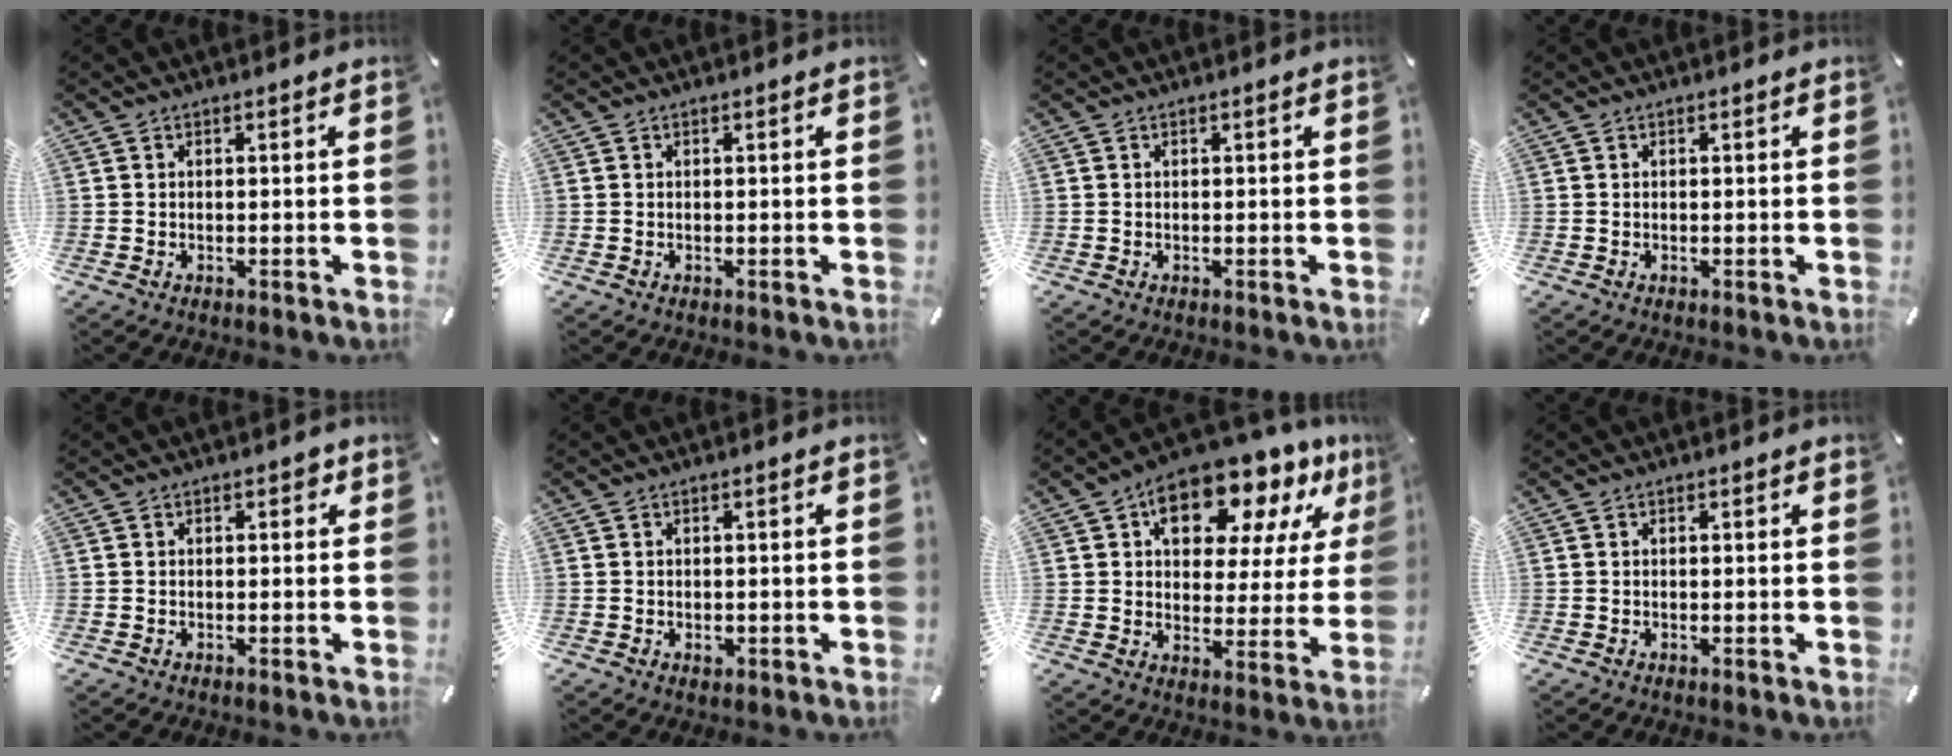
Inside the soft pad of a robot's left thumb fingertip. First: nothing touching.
{"total": 0.0}
{"total": 0.0}
{"total": 0.0}
{"total": 1.1, "force": [0.4, 0.9, 0.6], "torque": [-0.004, 0.005, 0.003]}
{"total": 1.1, "force": [-0.1, 0.9, 0.6], "torque": [-0.010, 0.001, -0.003]}
{"total": 15.6, "force": [10.7, 8.2, 7.9], "torque": [-0.111, -0.071, 0.181]}
{"total": 0.0}